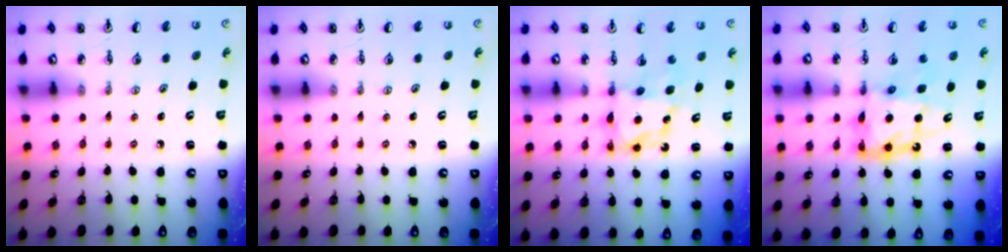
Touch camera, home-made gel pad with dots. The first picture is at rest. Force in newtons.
{"total": 0.0}
{"total": 6.1, "press": 6.1, "slide": 0.3}
{"total": 11.3, "press": 11.2, "slide": 1.0}